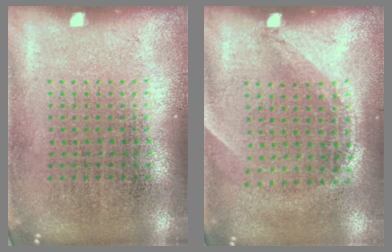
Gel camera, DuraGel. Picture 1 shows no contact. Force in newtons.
{"total": 1.3, "press": 0.9, "slide": 0.9}